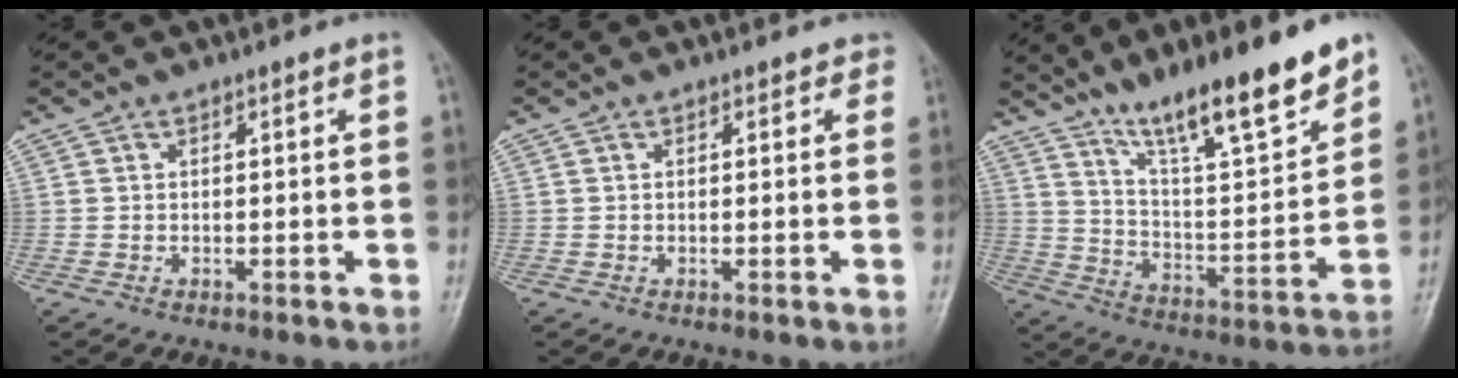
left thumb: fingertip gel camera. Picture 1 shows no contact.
{"total": 1.4, "force": [0.9, 0.9, 0.5], "torque": [0.013, -0.002, 0.002]}
{"total": 18.4, "force": [13.3, 3.5, 12.3], "torque": [-0.167, -0.080, 0.226]}